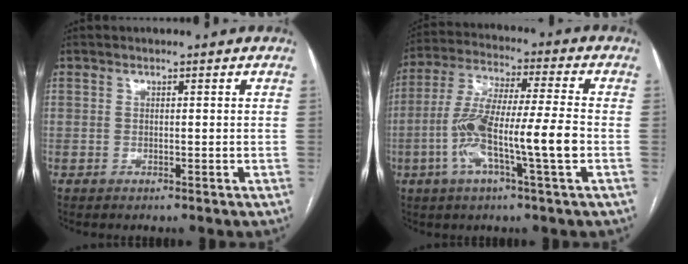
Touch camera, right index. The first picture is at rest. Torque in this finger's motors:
{"motor_torque": [1.68, -0.46, 0.77, 0.21]}